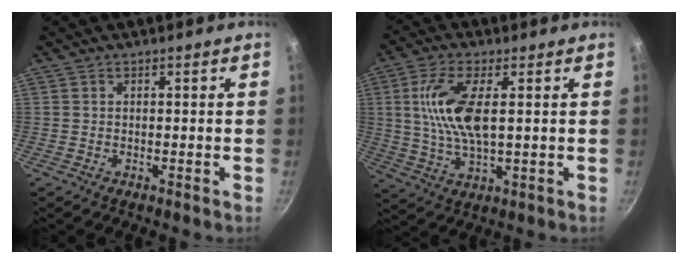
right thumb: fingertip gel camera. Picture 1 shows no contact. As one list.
[{"total": 11.6, "force": [2.1, 4.6, 10.4], "torque": [-0.210, -0.001, 0.040]}]